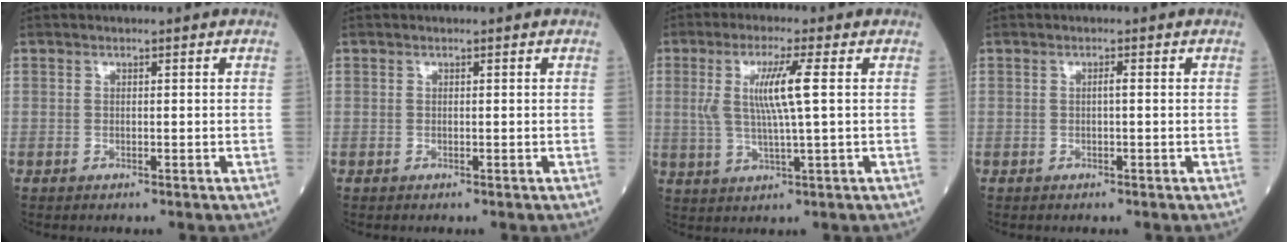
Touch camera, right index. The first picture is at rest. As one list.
[{"total": 0.0}, {"total": 7.5, "force": [1.5, -0.2, 7.3], "torque": [-0.153, 0.001, 0.029]}, {"total": 0.7, "force": [0.0, 0.0, 0.7], "torque": [-0.011, 0.001, -0.001]}]